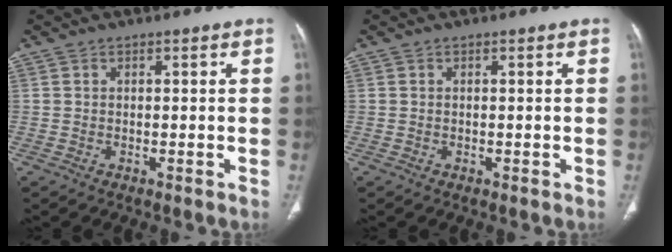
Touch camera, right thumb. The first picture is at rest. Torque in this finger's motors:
{"motor_torque": [2.86, 1.03, 0.10, -0.43, -0.02]}